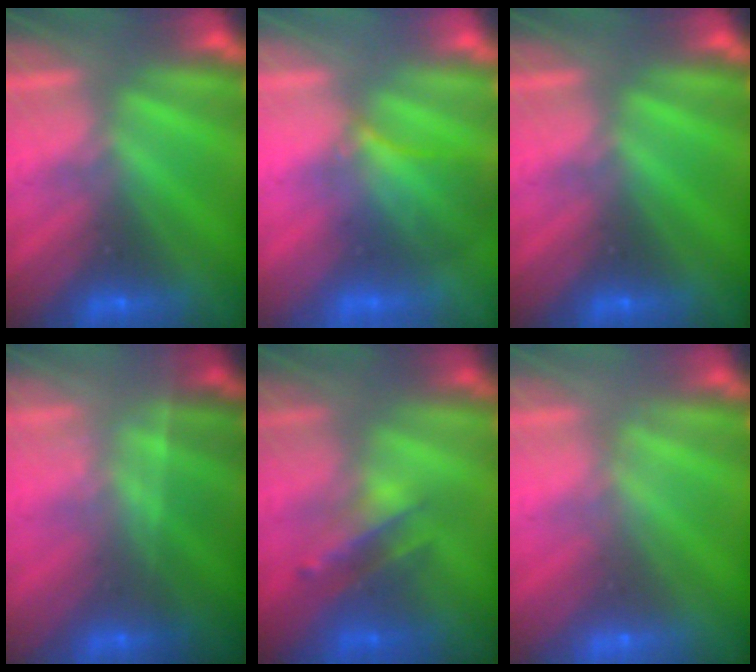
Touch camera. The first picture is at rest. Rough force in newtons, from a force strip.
{"total": 3.5}
{"total": 0.0}
{"total": 1.7}
{"total": 2.4}
{"total": 1.8}